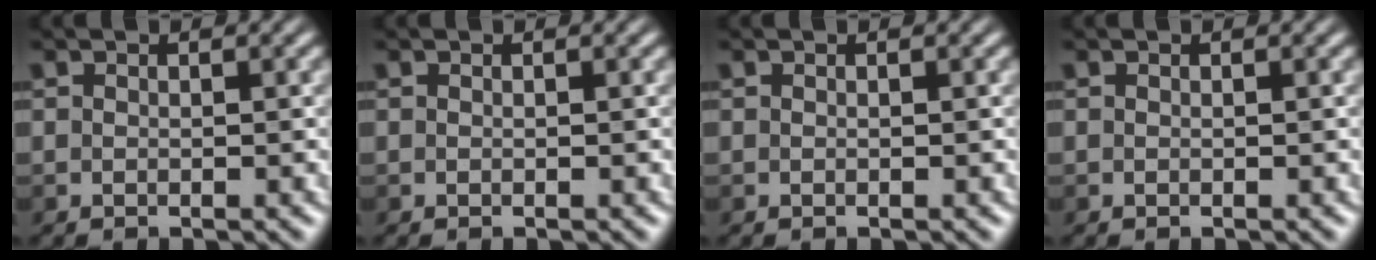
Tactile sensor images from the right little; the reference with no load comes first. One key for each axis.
{"total": 0.0}
{"total": 0.0}
{"total": 0.0}